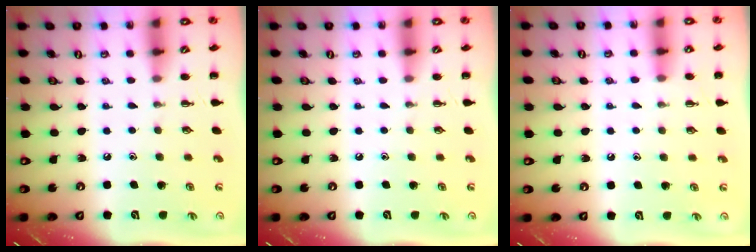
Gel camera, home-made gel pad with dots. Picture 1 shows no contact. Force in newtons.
{"total": 0.0}
{"total": 5.4, "press": 5.1, "slide": 1.6}